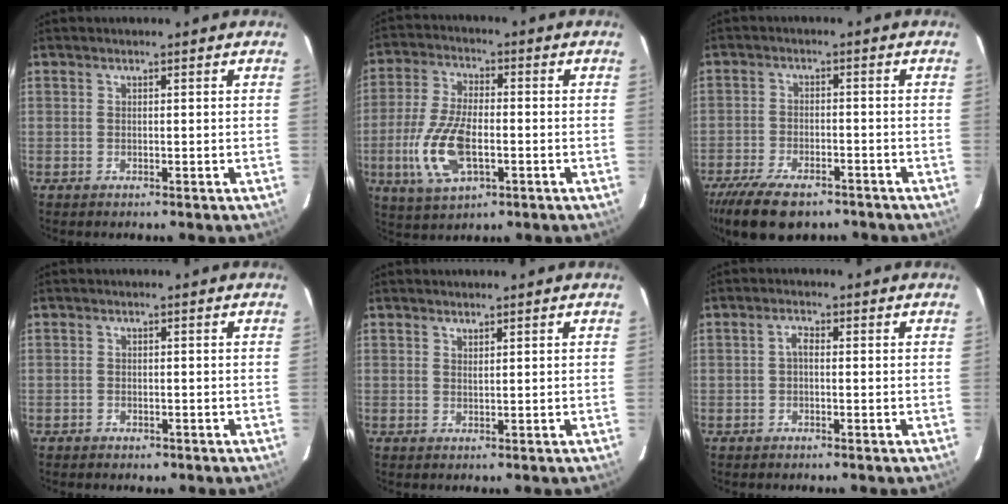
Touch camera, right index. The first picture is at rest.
{"total": 13.0, "force": [-3.5, 6.0, 11.0], "torque": [-0.237, -0.006, -0.061]}
{"total": 13.6, "force": [-10.1, 5.6, 7.2], "torque": [-0.171, -0.031, -0.168]}
{"total": 1.7, "force": [-1.0, 1.2, 0.4], "torque": [-0.011, 0.003, -0.011]}
{"total": 0.9, "force": [0.9, 0.0, 0.4], "torque": [-0.007, -0.001, 0.015]}
{"total": 1.4, "force": [-0.3, 0.7, 1.2], "torque": [-0.025, 0.008, -0.008]}